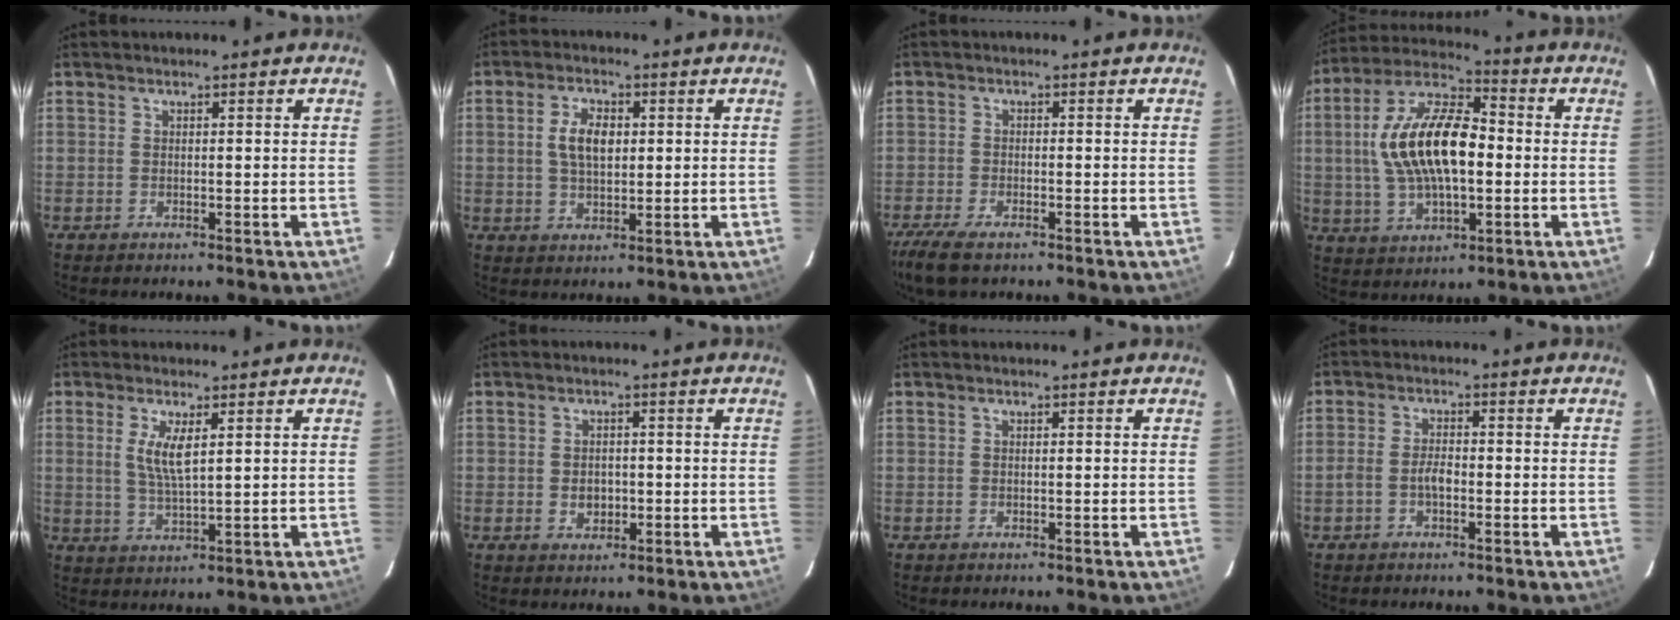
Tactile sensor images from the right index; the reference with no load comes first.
{"total": 6.2, "force": [1.0, 3.5, 5.0], "torque": [-0.095, 0.009, 0.022]}
{"total": 7.3, "force": [-5.4, 2.2, 4.4], "torque": [-0.115, -0.026, -0.103]}
{"total": 17.8, "force": [0.3, 8.3, 15.8], "torque": [-0.310, 0.018, 0.003]}
{"total": 5.6, "force": [1.7, 1.5, 5.2], "torque": [-0.102, -0.005, 0.034]}
{"total": 3.3, "force": [-0.6, 2.7, 1.9], "torque": [-0.034, 0.002, -0.008]}
{"total": 0.0}
{"total": 3.0, "force": [-1.3, 1.3, 2.3], "torque": [-0.055, 0.008, -0.026]}